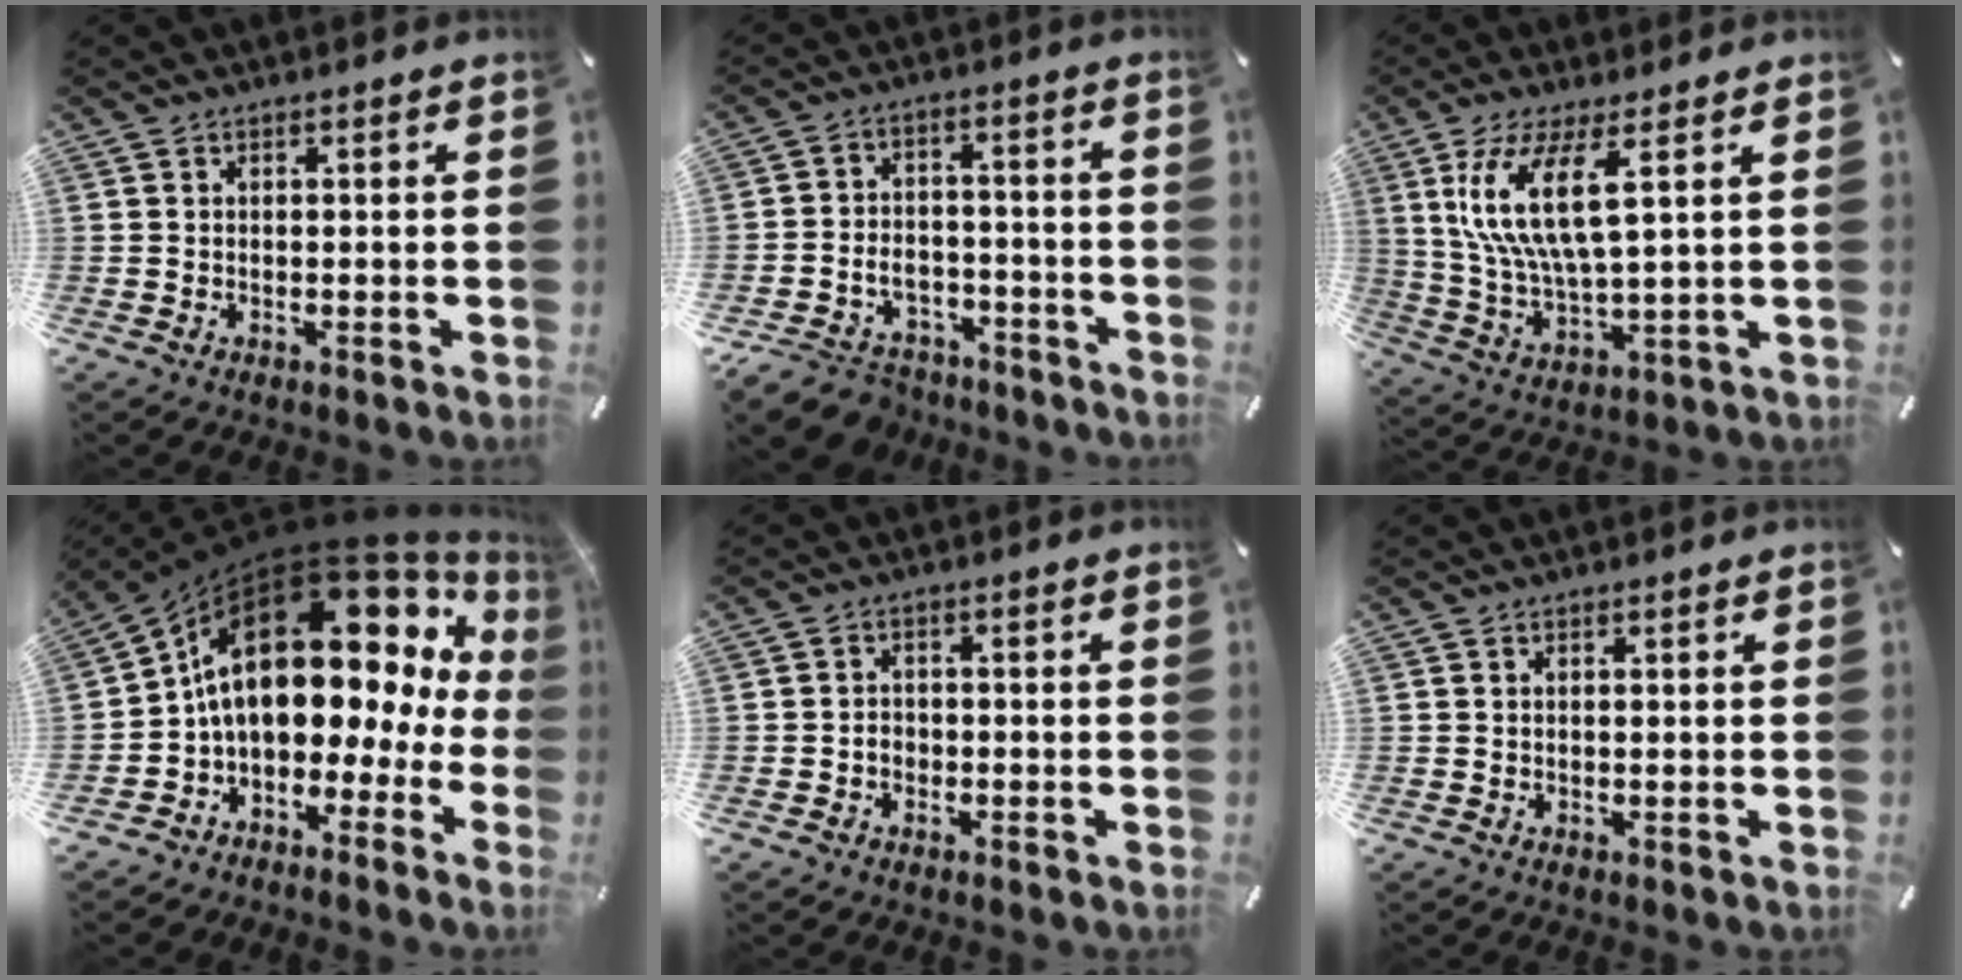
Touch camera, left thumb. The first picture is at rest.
{"total": 8.2, "force": [-5.0, 6.0, 2.5], "torque": [-0.059, 0.028, -0.091]}
{"total": 13.1, "force": [4.9, 4.0, 11.4], "torque": [-0.253, -0.004, 0.085]}
{"total": 19.7, "force": [5.5, 12.1, 14.6], "torque": [-0.234, -0.040, 0.096]}
{"total": 2.2, "force": [-0.9, 1.8, 0.8], "torque": [-0.019, 0.007, -0.020]}
{"total": 0.0}